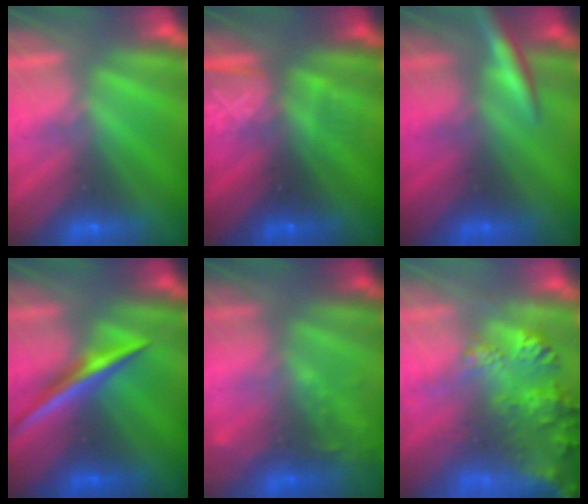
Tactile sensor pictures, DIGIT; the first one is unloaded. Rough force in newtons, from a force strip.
{"total": 3.2}
{"total": 3.0}
{"total": 1.9}
{"total": 1.9}
{"total": 9.0}